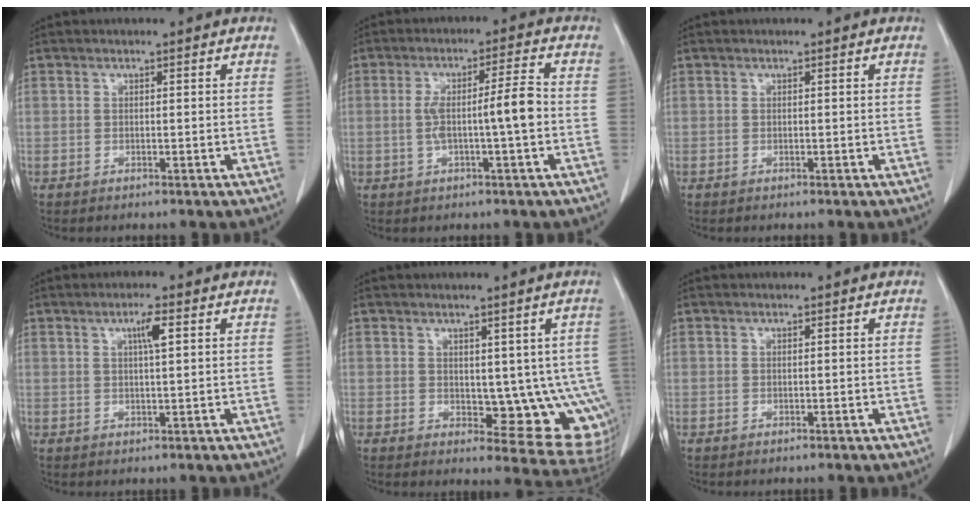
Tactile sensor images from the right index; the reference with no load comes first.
{"total": 6.8, "force": [-0.8, 0.1, 6.7], "torque": [-0.122, 0.015, -0.011]}
{"total": 0.0}
{"total": 3.2, "force": [1.3, 0.1, 2.9], "torque": [-0.049, 0.000, 0.021]}
{"total": 10.3, "force": [0.8, 5.1, 8.9], "torque": [-0.086, -0.010, 0.021]}
{"total": 0.0}